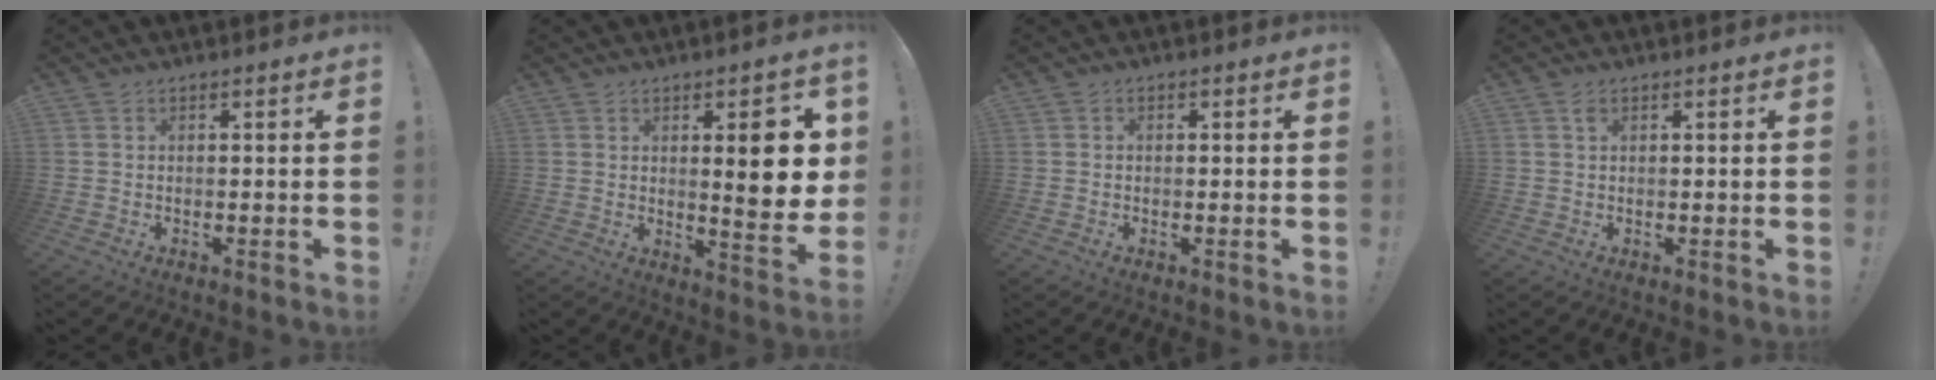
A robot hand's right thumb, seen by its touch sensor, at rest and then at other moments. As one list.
[{"total": 11.3, "force": [2.3, 3.2, 10.6], "torque": [-0.132, -0.011, 0.031]}, {"total": 0.8, "force": [-0.4, 0.7, 0.3], "torque": [-0.013, 0.007, -0.005]}, {"total": 1.2, "force": [0.7, 0.7, 0.7], "torque": [-0.009, -0.002, 0.011]}]